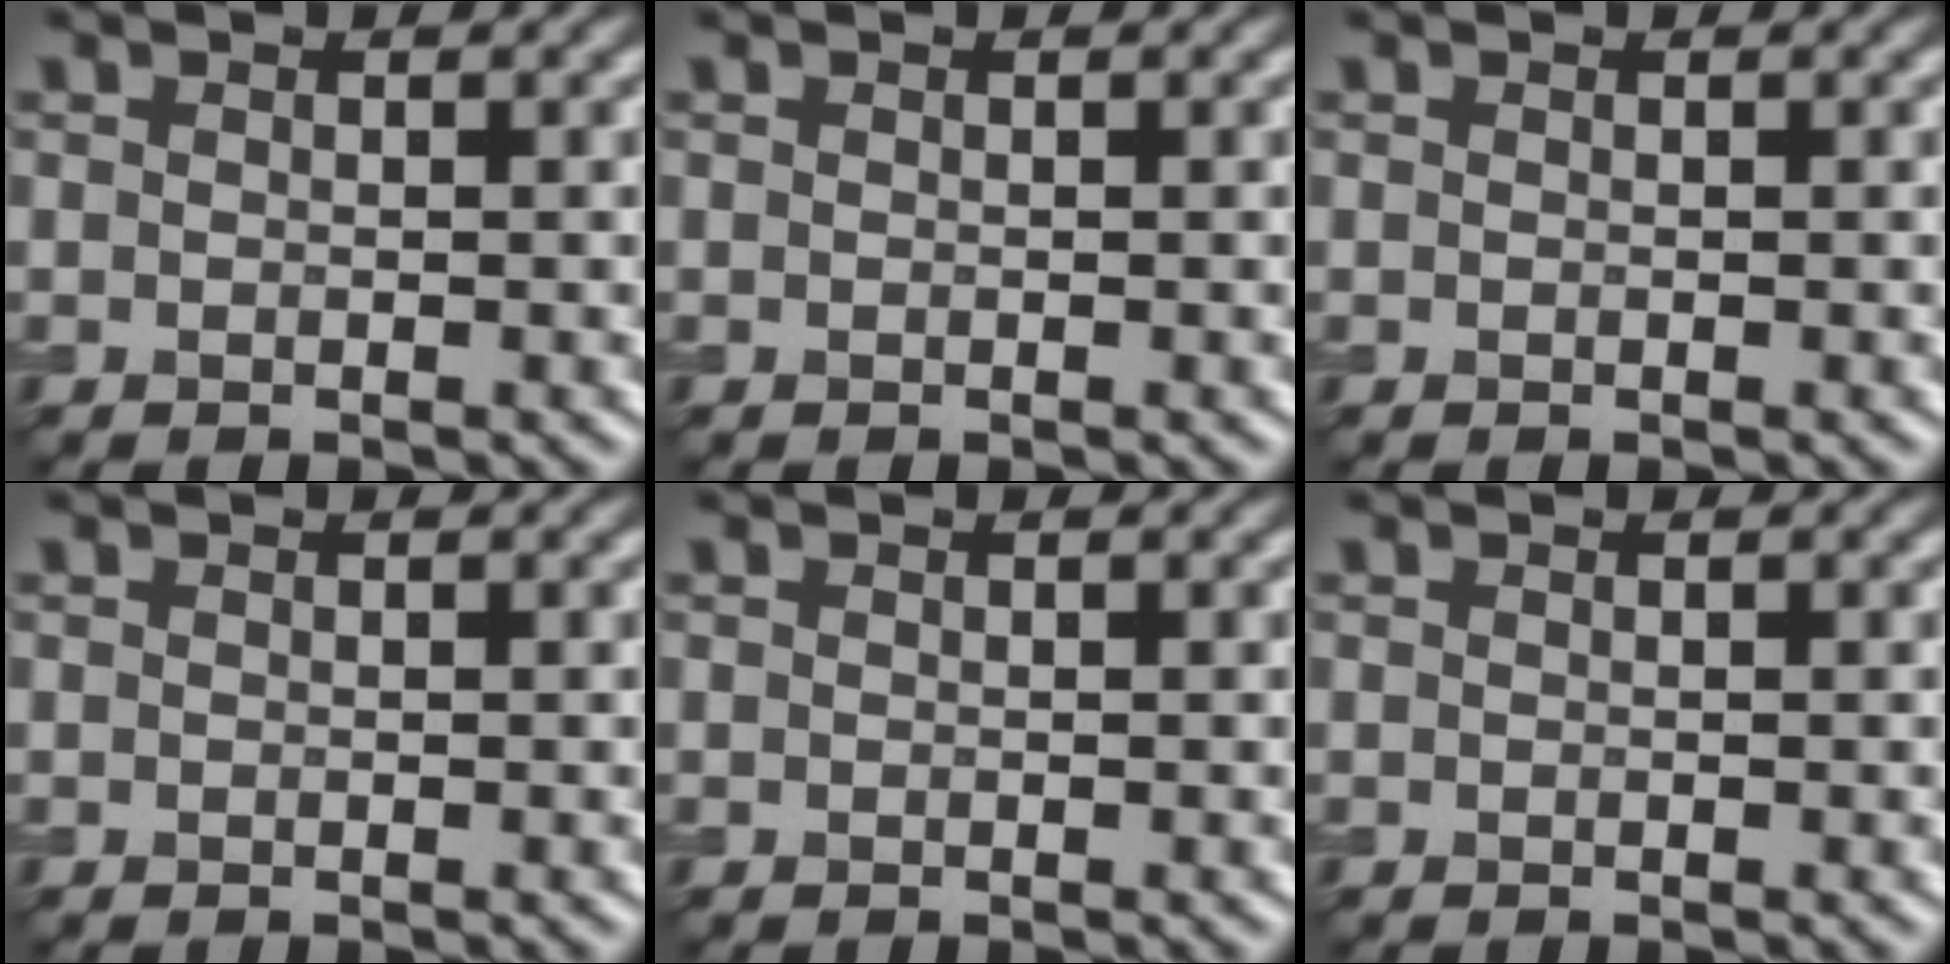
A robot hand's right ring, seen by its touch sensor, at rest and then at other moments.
{"total": 0.0}
{"total": 0.0}
{"total": 0.0}
{"total": 0.0}
{"total": 0.0}